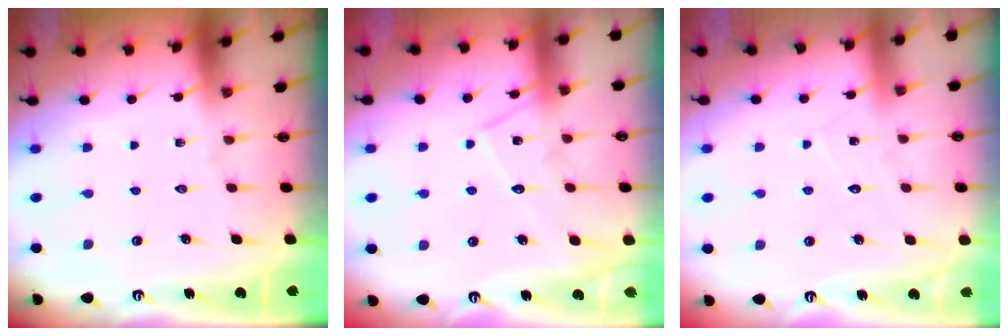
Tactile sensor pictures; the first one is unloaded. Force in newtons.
{"total": 10.1, "press": 10.1, "slide": 0.7}
{"total": 6.4, "press": 6.3, "slide": 0.6}